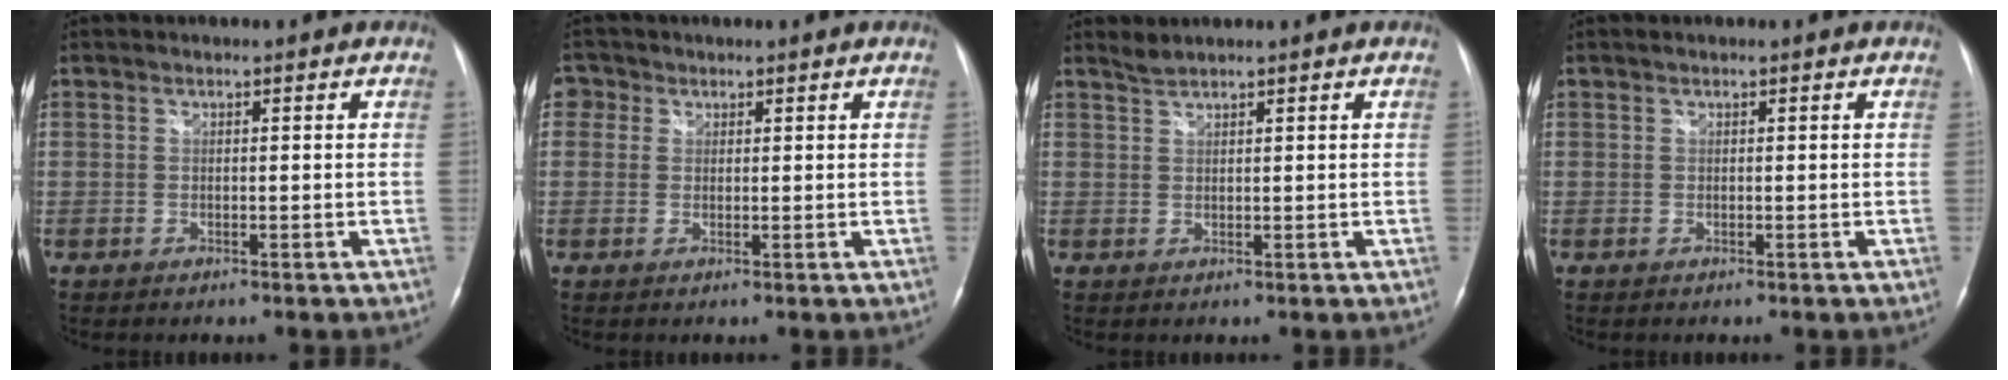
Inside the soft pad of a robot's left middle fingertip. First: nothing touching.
{"total": 2.4, "force": [1.0, 2.1, 0.4], "torque": [0.002, 0.006, 0.013]}
{"total": 1.3, "force": [1.3, -0.2, 0.1], "torque": [-0.004, 0.003, 0.032]}
{"total": 0.0}